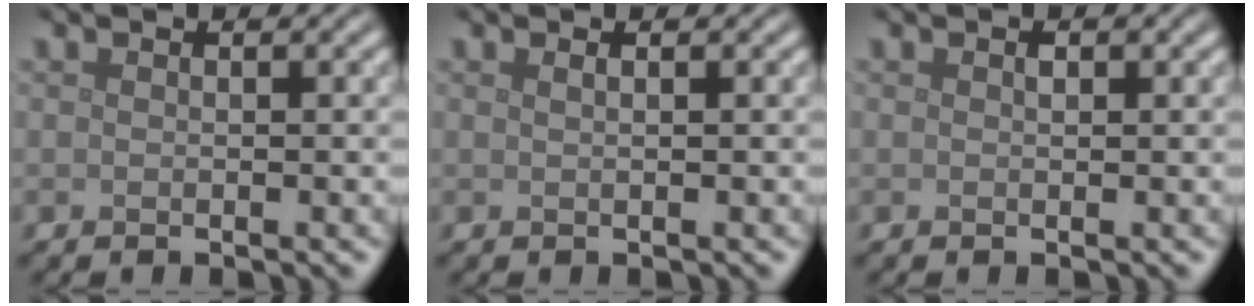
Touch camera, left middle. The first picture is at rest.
{"total": 0.6, "force": [0.3, 0.2, 0.5], "torque": [-0.005, 0.001, 0.001]}
{"total": 0.7, "force": [0.3, 0.4, 0.5], "torque": [-0.006, 0.000, 0.002]}